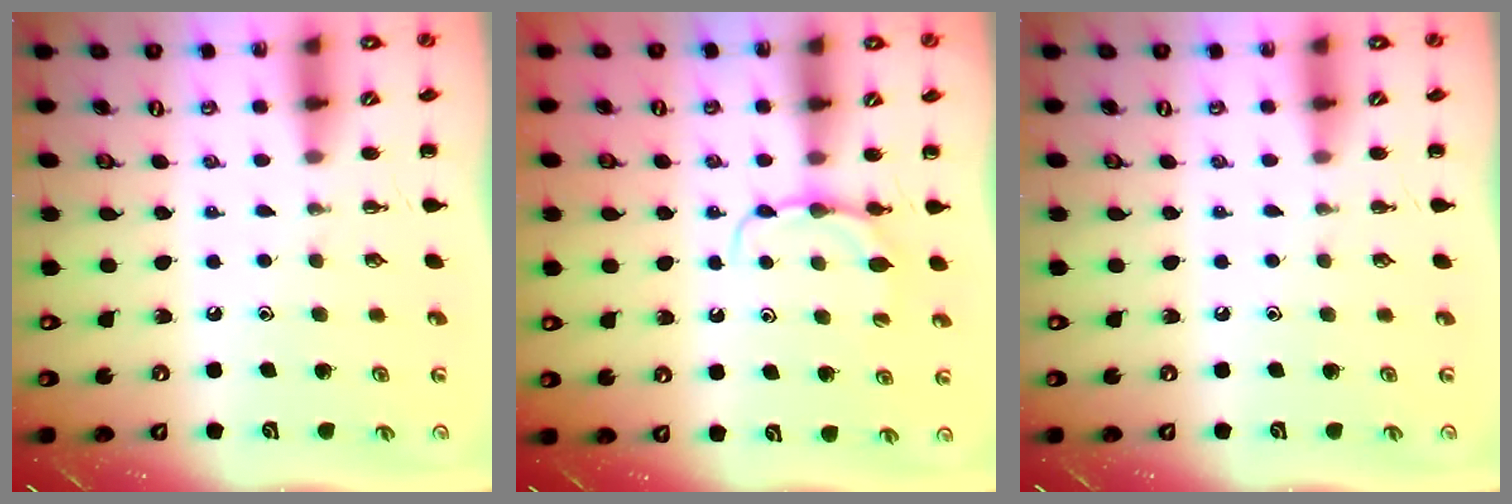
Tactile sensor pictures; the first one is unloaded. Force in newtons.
{"total": 5.2, "press": 5.1, "slide": 1.1}
{"total": 0.0}